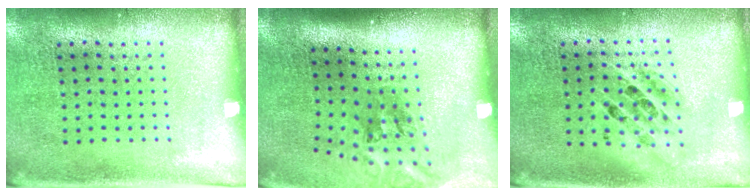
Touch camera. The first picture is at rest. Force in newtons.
{"total": 2.1, "press": 1.4, "slide": 1.7}
{"total": 1.3, "press": 1.1, "slide": 0.7}